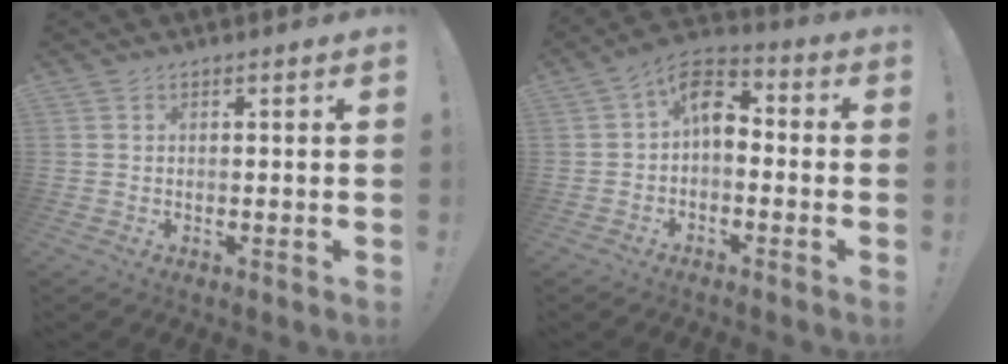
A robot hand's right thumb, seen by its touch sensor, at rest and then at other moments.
{"total": 8.0, "force": [-0.2, 5.4, 5.9], "torque": [-0.115, 0.022, 0.003]}